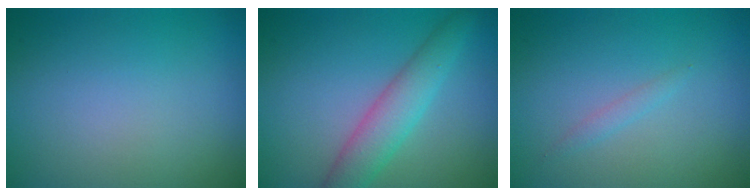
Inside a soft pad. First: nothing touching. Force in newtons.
{"total": 3.9, "press": 3.9, "slide": 0.0}
{"total": 0.7, "press": 0.7, "slide": 0.1}